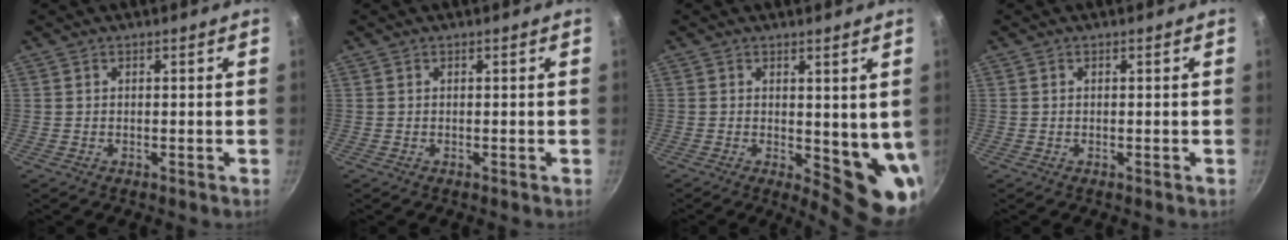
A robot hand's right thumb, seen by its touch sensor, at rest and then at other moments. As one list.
[{"total": 0.0}, {"total": 9.2, "force": [0.5, 4.2, 8.2], "torque": [-0.073, -0.018, 0.013]}, {"total": 0.0}]